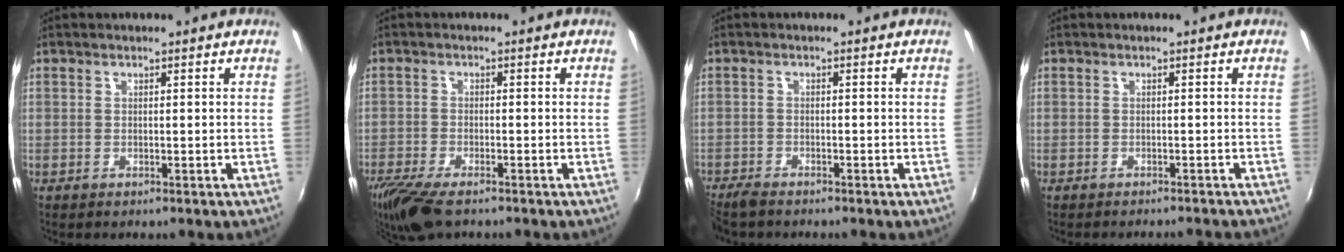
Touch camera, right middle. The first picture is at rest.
{"total": 8.7, "force": [-6.6, 2.3, 5.2], "torque": [-0.126, -0.035, -0.124]}
{"total": 3.6, "force": [-3.3, 0.7, 1.2], "torque": [-0.035, -0.018, -0.065]}
{"total": 4.4, "force": [-4.1, 0.6, 1.5], "torque": [-0.033, -0.010, -0.055]}